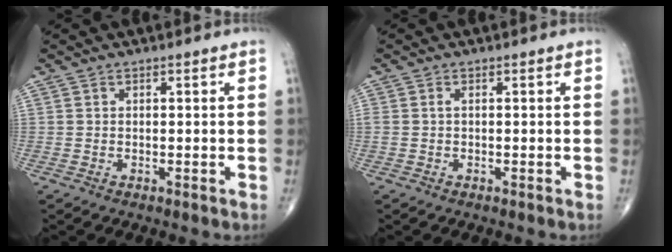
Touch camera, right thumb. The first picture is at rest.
{"total": 0.8, "force": [0.1, 0.3, 0.7], "torque": [-0.022, 0.006, 0.003]}